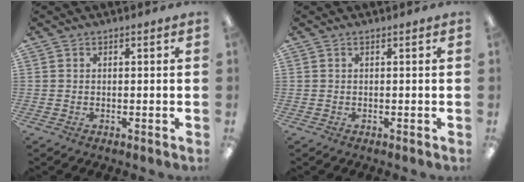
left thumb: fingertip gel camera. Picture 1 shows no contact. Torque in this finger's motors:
{"motor_torque": [-0.04, -0.04, 0.03, -0.02, 0.00]}